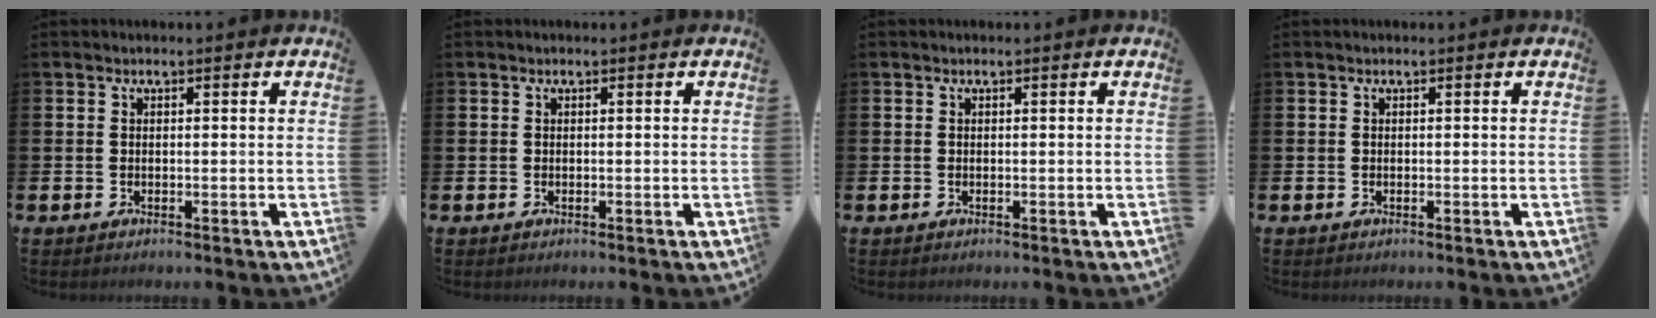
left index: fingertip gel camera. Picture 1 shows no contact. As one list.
[{"total": 0.0}, {"total": 0.0}, {"total": 0.0}]